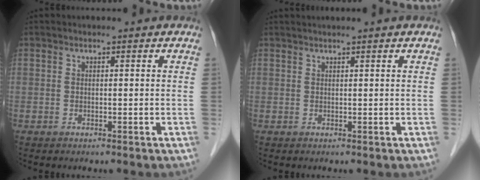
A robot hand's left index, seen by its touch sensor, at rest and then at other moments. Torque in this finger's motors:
{"motor_torque": [0.75, -0.96, 0.34, 0.07]}